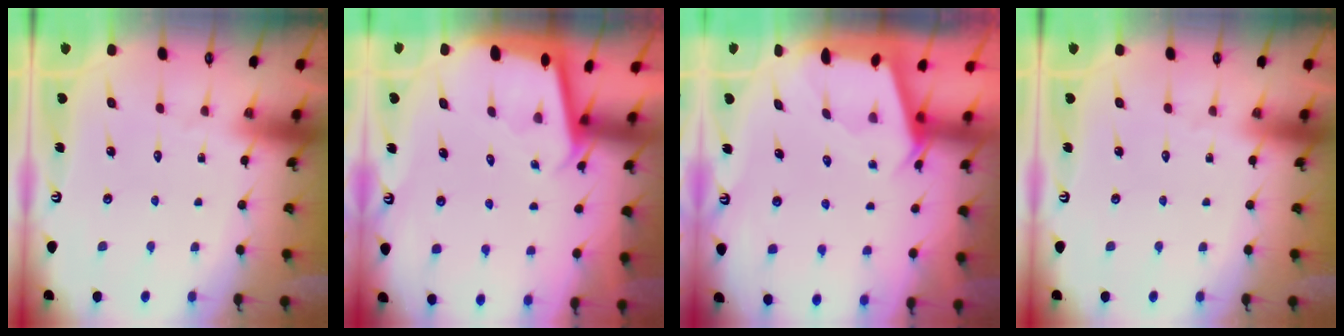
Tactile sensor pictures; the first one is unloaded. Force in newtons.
{"total": 1.8, "press": 1.8, "slide": 0.2}
{"total": 3.1, "press": 3.1, "slide": 0.2}
{"total": 0.0}